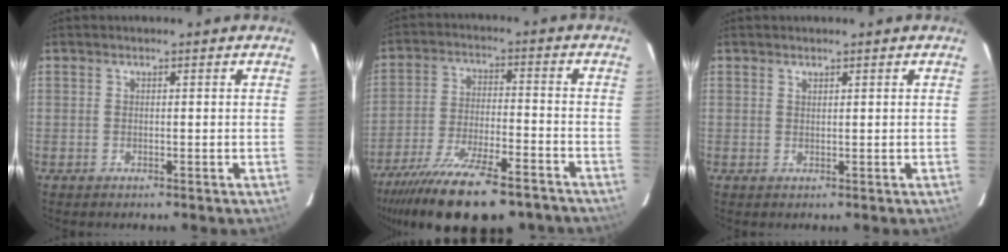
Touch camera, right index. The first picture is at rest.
{"total": 23.4, "force": [-18.5, 6.5, 12.8], "torque": [-0.247, -0.049, -0.283]}
{"total": 0.6, "force": [0.6, 0.2, 0.2], "torque": [-0.003, 0.001, 0.011]}